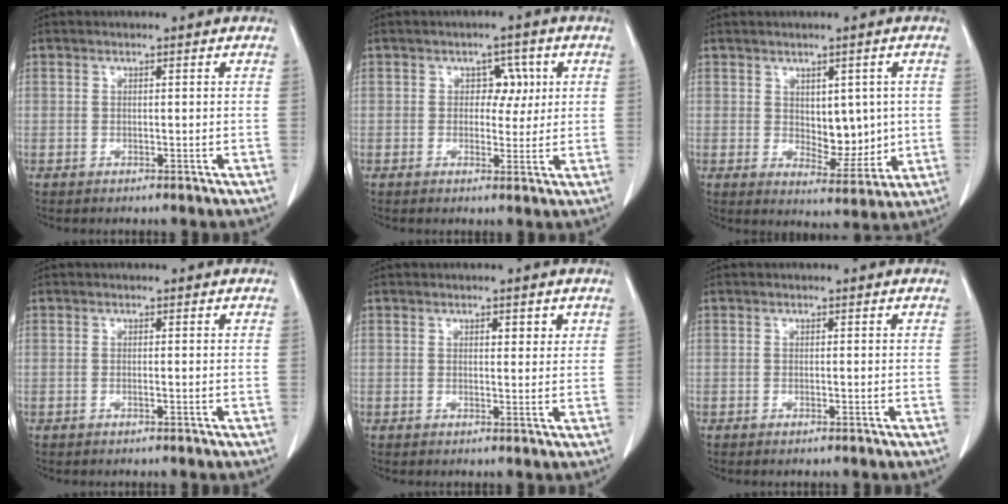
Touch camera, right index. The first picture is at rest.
{"total": 3.9, "force": [0.9, 2.8, 2.5], "torque": [-0.025, 0.011, 0.015]}
{"total": 6.7, "force": [0.6, 3.6, 5.6], "torque": [-0.074, -0.004, 0.025]}
{"total": 0.0}
{"total": 2.1, "force": [1.2, 0.9, 1.4], "torque": [-0.017, -0.001, 0.018]}
{"total": 0.0}